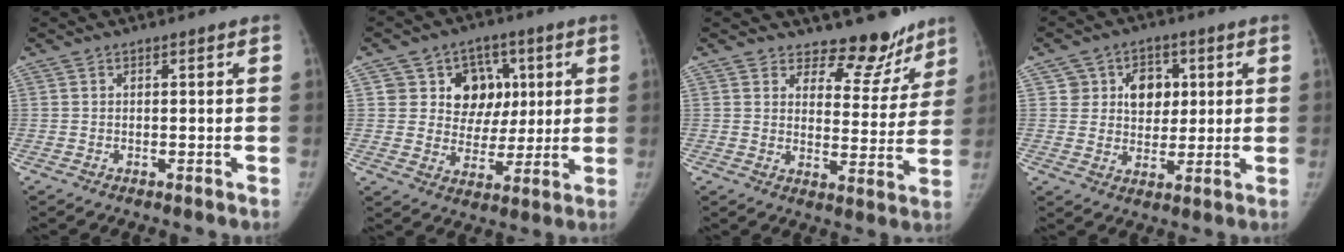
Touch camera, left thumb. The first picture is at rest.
{"total": 11.6, "force": [3.5, 10.2, 4.3], "torque": [-0.009, -0.003, 0.057]}
{"total": 10.1, "force": [8.7, 4.8, 1.7], "torque": [0.025, -0.077, 0.109]}
{"total": 8.3, "force": [2.3, 7.1, 3.8], "torque": [-0.009, -0.003, 0.036]}